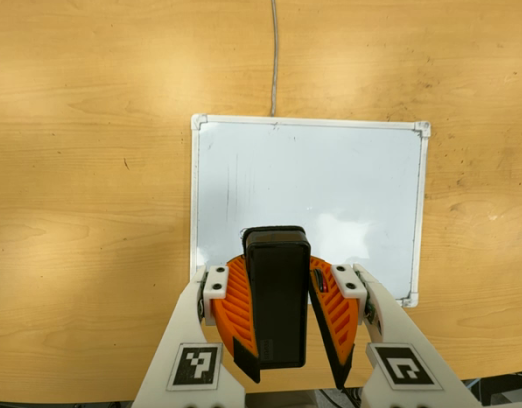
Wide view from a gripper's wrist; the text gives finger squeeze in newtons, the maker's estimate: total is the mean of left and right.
{"total": 9.4, "left": 9.6, "right": 9.1}